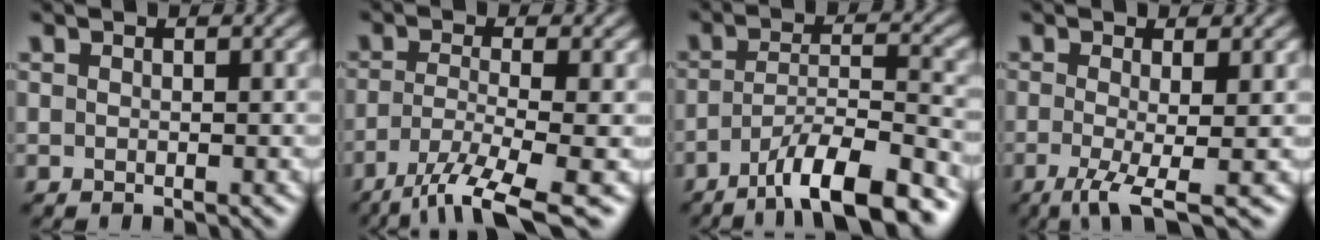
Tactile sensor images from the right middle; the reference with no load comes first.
{"total": 7.0, "force": [-4.7, 1.2, 5.1], "torque": [-0.091, -0.013, -0.092]}
{"total": 9.3, "force": [-6.4, 2.1, 6.4], "torque": [-0.097, 0.005, -0.108]}
{"total": 3.9, "force": [-1.5, 0.5, 3.6], "torque": [-0.077, -0.010, -0.031]}